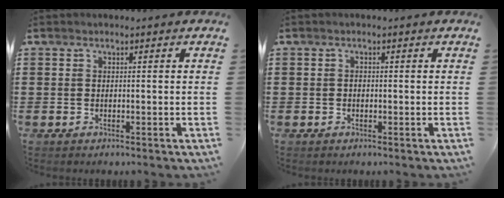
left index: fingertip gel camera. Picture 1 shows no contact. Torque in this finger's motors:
{"motor_torque": [0.00, 0.09, -0.01, 0.00]}